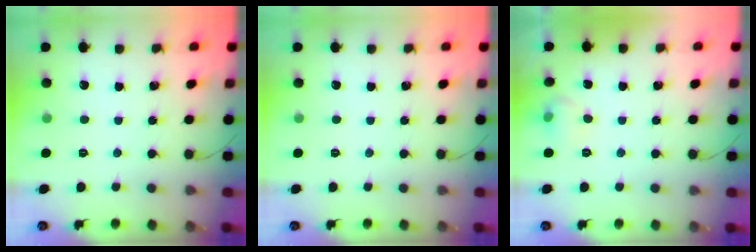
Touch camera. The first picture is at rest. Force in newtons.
{"total": 0.0}
{"total": 5.8, "press": 5.6, "slide": 1.6}